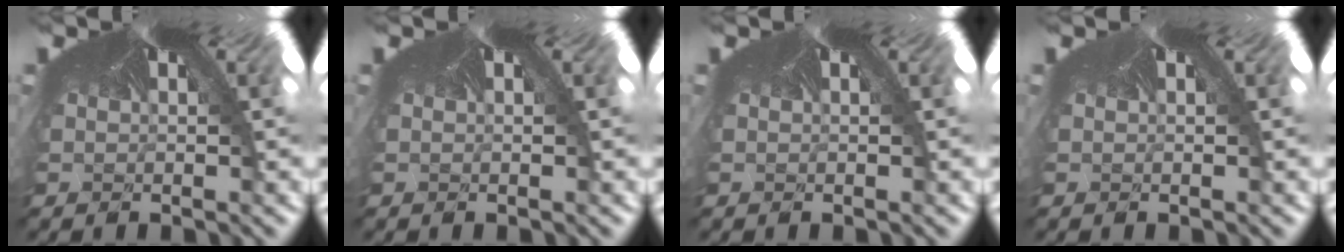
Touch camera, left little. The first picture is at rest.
{"total": 0.0}
{"total": 0.0}
{"total": 0.0}